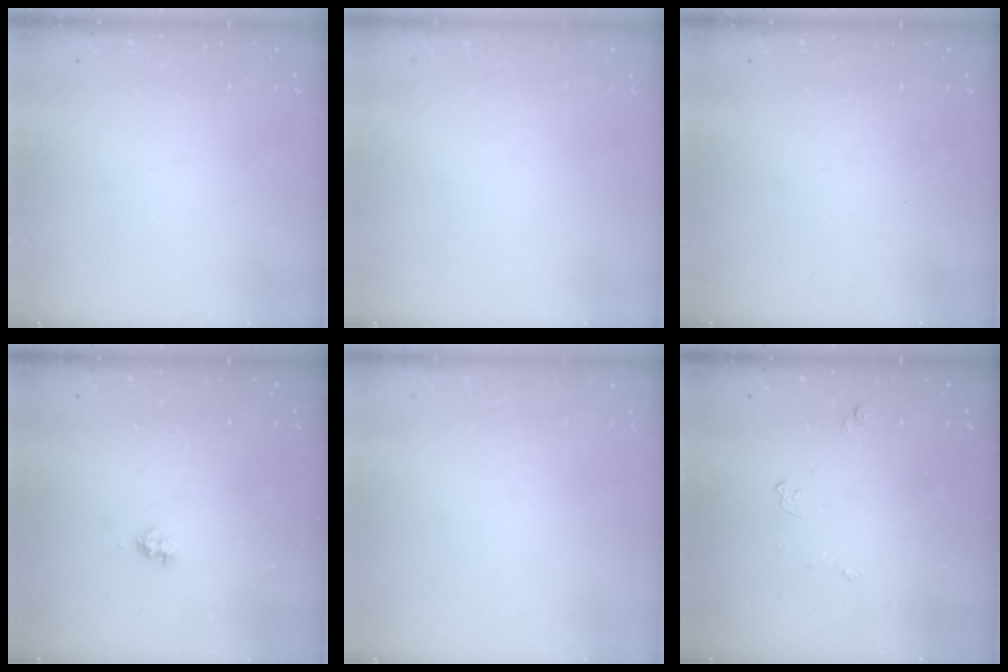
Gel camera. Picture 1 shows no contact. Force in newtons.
{"total": 0.0}
{"total": 0.0}
{"total": 3.6, "press": 3.6, "slide": 0.5}
{"total": 0.0}
{"total": 3.4, "press": 3.4, "slide": 0.6}